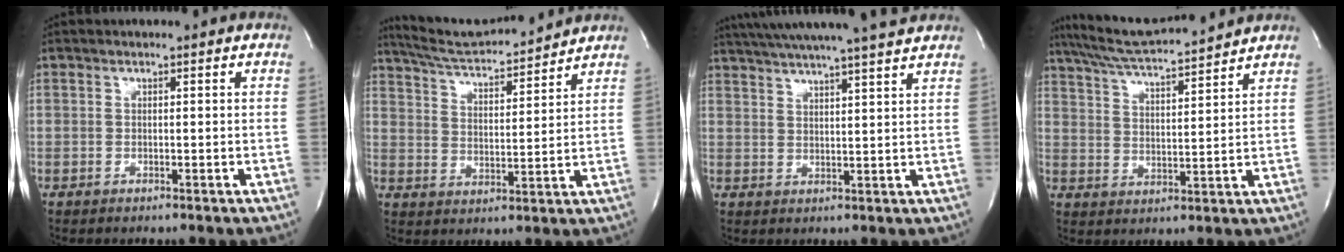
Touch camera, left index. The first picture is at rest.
{"total": 12.5, "force": [11.7, 0.6, 4.2], "torque": [-0.075, 0.004, 0.189]}
{"total": 16.6, "force": [14.7, -0.7, 7.6], "torque": [-0.133, -0.005, 0.203]}
{"total": 12.4, "force": [11.4, -0.2, 4.9], "torque": [-0.094, 0.011, 0.186]}